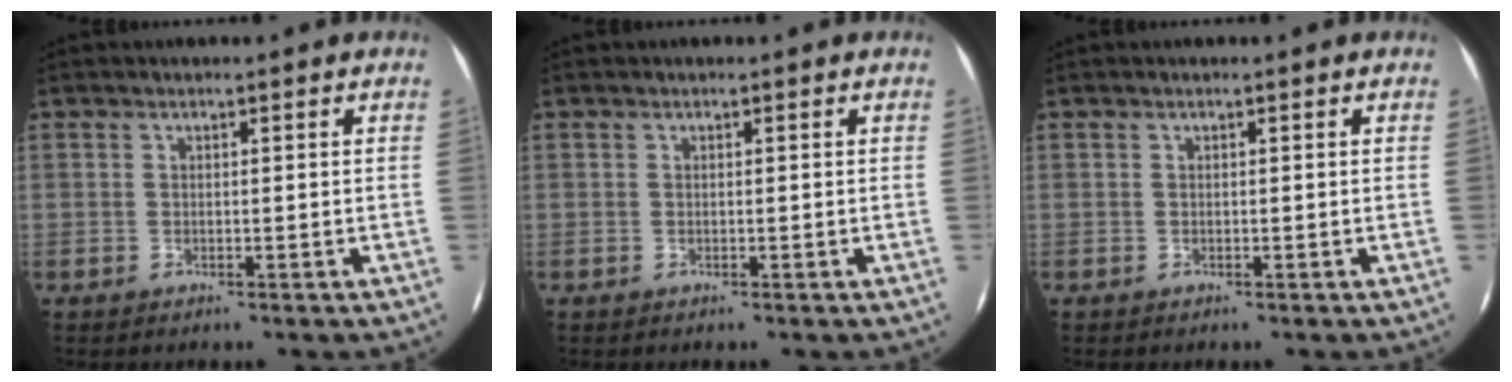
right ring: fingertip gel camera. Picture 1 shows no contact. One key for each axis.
{"total": 0.0}
{"total": 0.0}